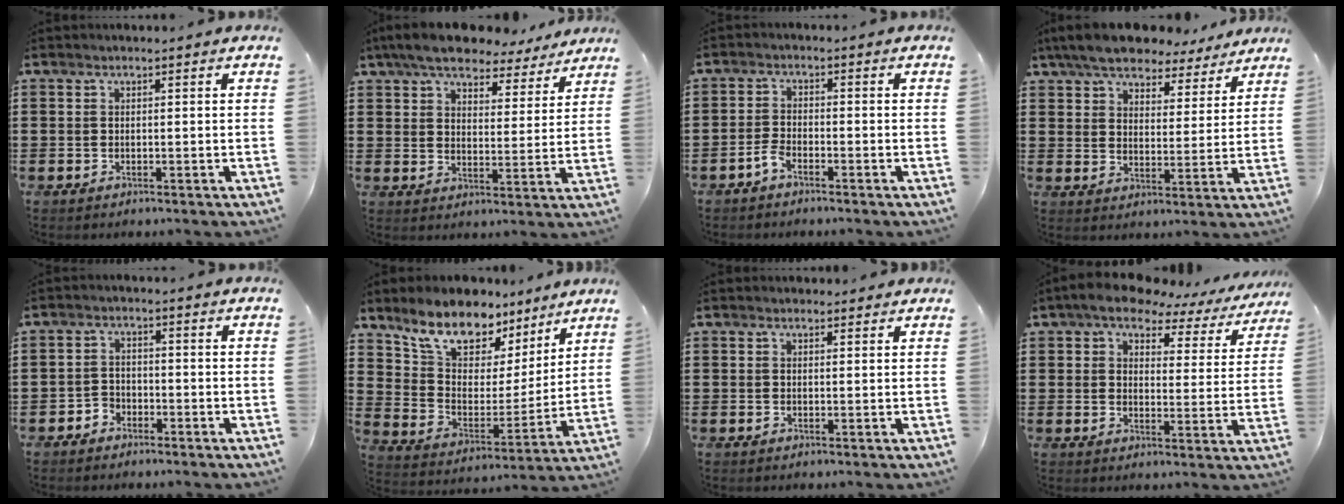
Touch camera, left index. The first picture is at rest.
{"total": 7.8, "force": [7.0, 2.0, 2.8], "torque": [-0.076, -0.023, 0.127]}
{"total": 2.2, "force": [-1.7, 0.7, 1.3], "torque": [-0.034, 0.003, -0.035]}
{"total": 7.6, "force": [7.0, 1.9, 2.3], "torque": [-0.076, -0.026, 0.129]}
{"total": 2.2, "force": [-1.9, 1.2, 0.1], "torque": [-0.010, 0.002, -0.042]}
{"total": 9.8, "force": [8.2, 4.4, 3.0], "torque": [-0.093, -0.055, 0.149]}
{"total": 1.2, "force": [1.1, 0.4, 0.2], "torque": [0.002, 0.000, 0.019]}
{"total": 6.0, "force": [5.1, 2.2, 2.1], "torque": [-0.063, -0.022, 0.086]}